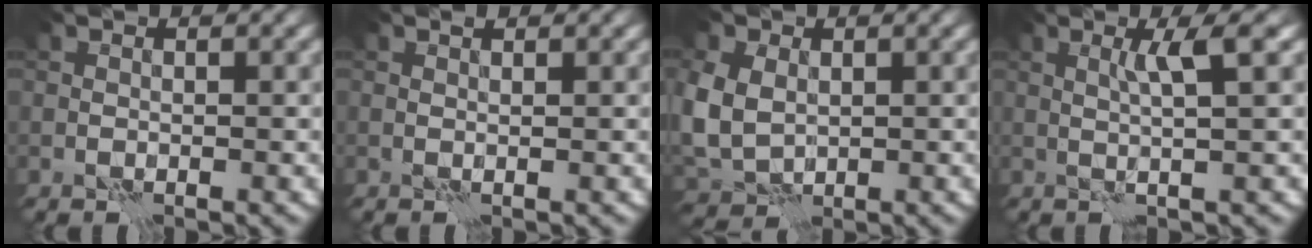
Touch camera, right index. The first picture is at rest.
{"total": 0.6, "force": [0.5, 0.1, 0.3], "torque": [-0.007, 0.003, 0.008]}
{"total": 7.0, "force": [0.4, 5.5, 4.3], "torque": [-0.122, -0.001, 0.011]}
{"total": 2.9, "force": [1.0, 0.2, 2.7], "torque": [-0.044, 0.006, 0.016]}